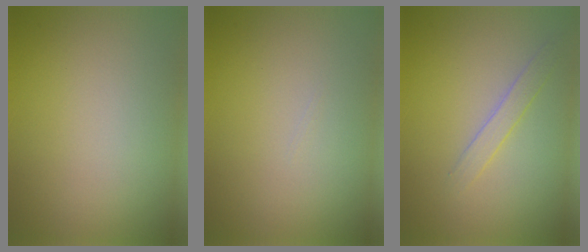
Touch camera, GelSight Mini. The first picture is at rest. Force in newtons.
{"total": 0.0}
{"total": 1.5, "press": 1.5, "slide": 0.1}